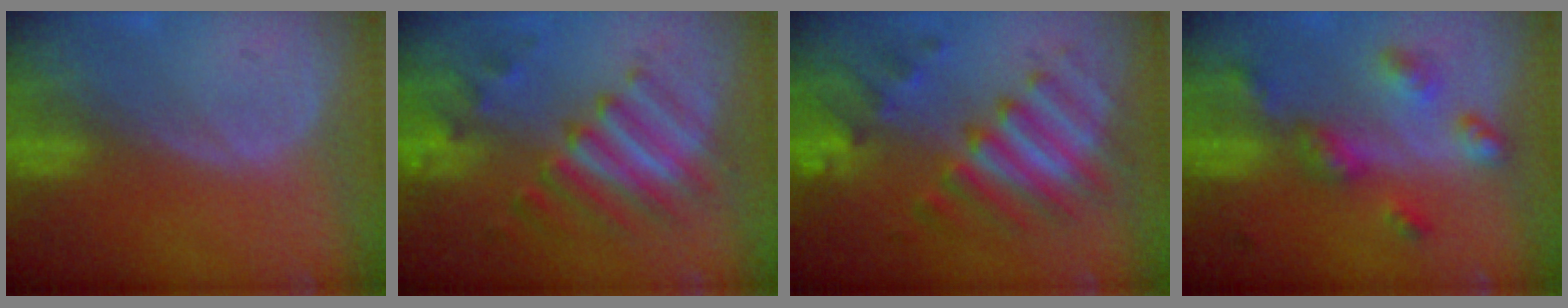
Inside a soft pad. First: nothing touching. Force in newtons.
{"total": 8.7, "press": 8.3, "slide": 2.4}
{"total": 9.0, "press": 9.0, "slide": 0.4}
{"total": 6.8, "press": 6.0, "slide": 3.2}